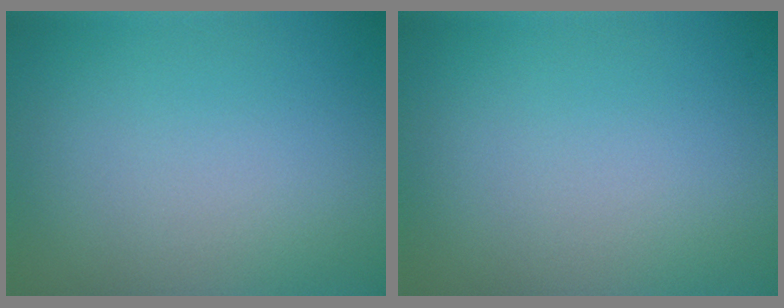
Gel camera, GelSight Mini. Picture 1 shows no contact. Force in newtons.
{"total": 0.0}